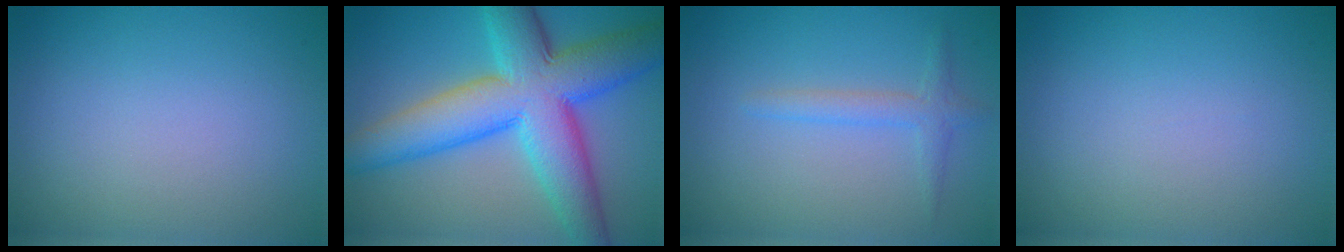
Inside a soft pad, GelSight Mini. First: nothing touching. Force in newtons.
{"total": 11.9, "press": 11.9, "slide": 0.1}
{"total": 1.8, "press": 1.8, "slide": 0.1}
{"total": 0.0}